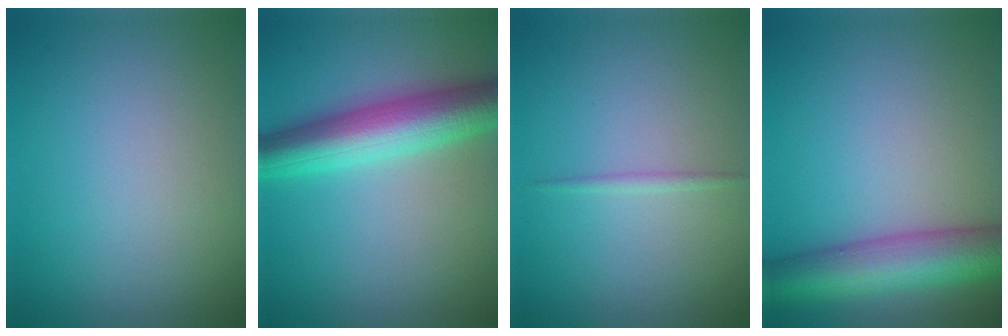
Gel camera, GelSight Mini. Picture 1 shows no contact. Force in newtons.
{"total": 7.3, "press": 7.3, "slide": 0.1}
{"total": 0.7, "press": 0.7, "slide": 0.0}
{"total": 7.5, "press": 7.5, "slide": 0.1}